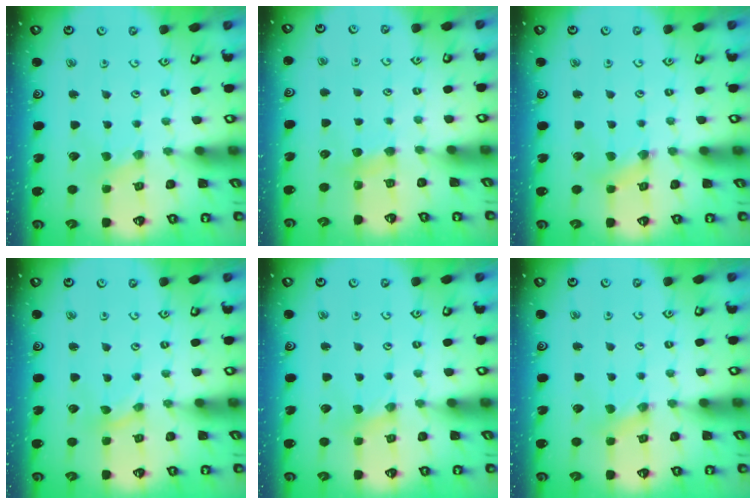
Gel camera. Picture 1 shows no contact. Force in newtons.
{"total": 4.0, "press": 3.9, "slide": 0.5}
{"total": 1.5, "press": 1.4, "slide": 0.3}
{"total": 0.0}
{"total": 0.0}
{"total": 1.7, "press": 1.7, "slide": 0.3}